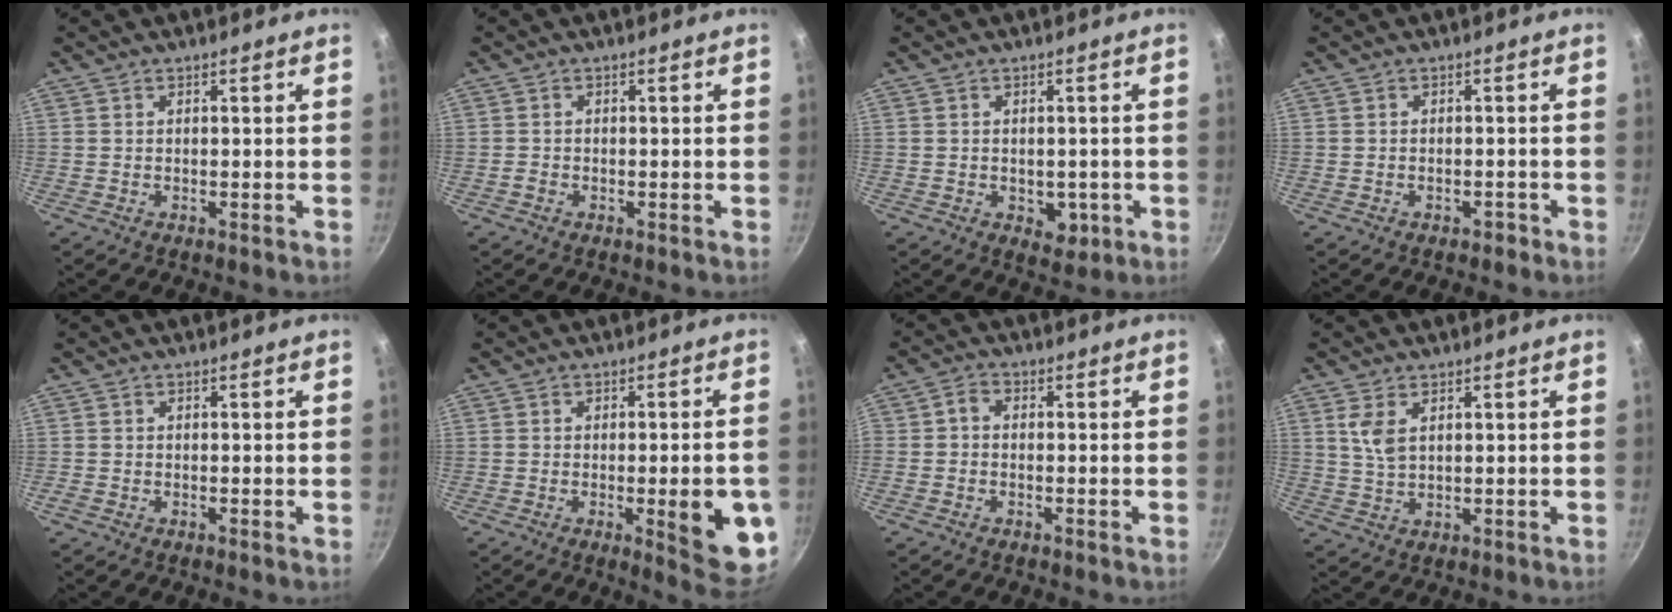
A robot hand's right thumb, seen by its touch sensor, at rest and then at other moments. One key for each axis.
{"total": 0.7, "fx": -0.5, "fy": 0.4, "fz": 0.2, "tx": -0.005, "ty": 0.003, "tz": -0.012}
{"total": 4.4, "fx": -1.1, "fy": 3.1, "fz": 2.9, "tx": -0.019, "ty": 0.000, "tz": -0.007}
{"total": 1.2, "fx": -0.9, "fy": 0.6, "fz": 0.5, "tx": 0.000, "ty": 0.015, "tz": -0.007}
{"total": 0.6, "fx": -0.3, "fy": 0.4, "fz": 0.3, "tx": -0.006, "ty": 0.001, "tz": -0.008}
{"total": 12.5, "fx": -2.9, "fy": 3.4, "fz": 11.7, "tx": -0.115, "ty": 0.003, "tz": -0.031}
{"total": 2.1, "fx": -0.7, "fy": 1.1, "fz": 1.6, "tx": -0.045, "ty": 0.010, "tz": -0.023}
{"total": 4.5, "fx": 1.7, "fy": 2.3, "fz": 3.4, "tx": -0.066, "ty": -0.009, "tz": 0.036}